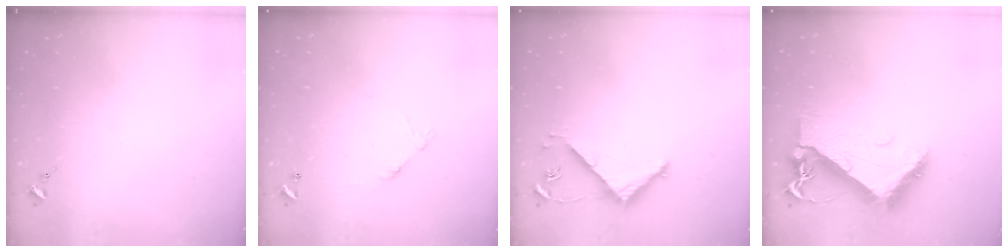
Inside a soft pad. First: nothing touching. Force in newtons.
{"total": 6.7, "press": 6.6, "slide": 0.5}
{"total": 4.8, "press": 4.8, "slide": 0.3}
{"total": 11.3, "press": 11.3, "slide": 1.2}